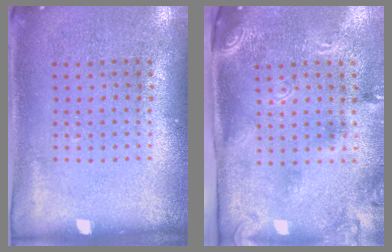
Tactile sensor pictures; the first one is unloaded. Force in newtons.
{"total": 2.6, "press": 1.7, "slide": 2.0}